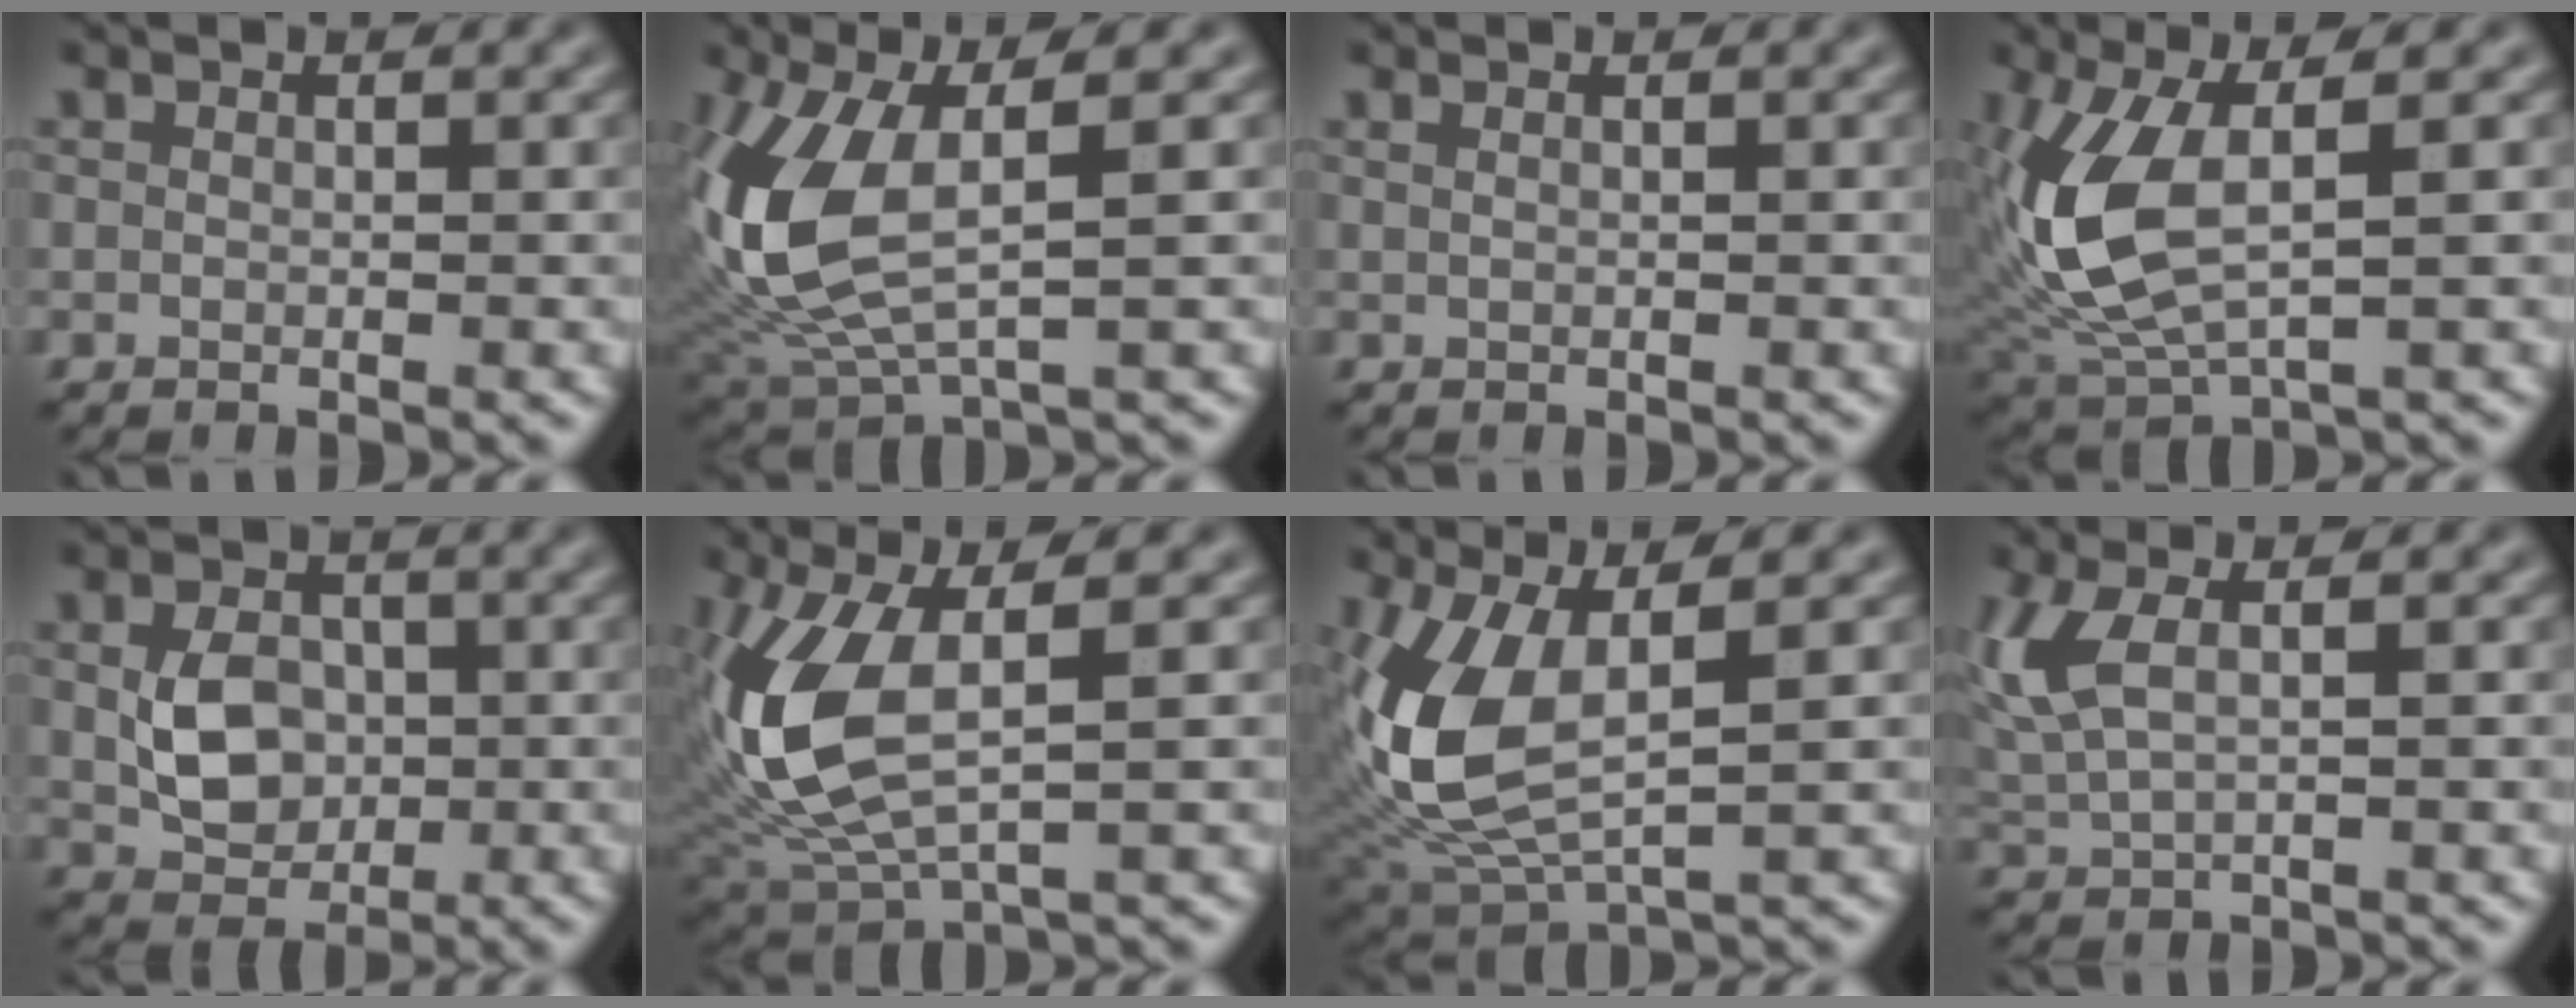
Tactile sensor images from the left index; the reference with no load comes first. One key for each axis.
{"total": 9.6, "fx": 1.1, "fy": 4.3, "fz": 8.6, "tx": -0.217, "ty": -0.007, "tz": 0.026}
{"total": 0.6, "fx": 0.4, "fy": 0.2, "fz": 0.4, "tx": -0.005, "ty": 0.000, "tz": 0.002}
{"total": 7.9, "fx": 0.8, "fy": 3.5, "fz": 7.1, "tx": -0.178, "ty": -0.002, "tz": 0.023}
{"total": 4.7, "fx": -0.2, "fy": 3.5, "fz": 3.1, "tx": -0.061, "ty": -0.001, "tz": -0.002}
{"total": 8.9, "fx": 0.9, "fy": 3.9, "fz": 7.9, "tx": -0.200, "ty": -0.003, "tz": 0.025}
{"total": 8.8, "fx": 1.0, "fy": 4.1, "fz": 7.7, "tx": -0.191, "ty": -0.005, "tz": 0.024}
{"total": 4.3, "fx": 1.3, "fy": 1.8, "fz": 3.7, "tx": -0.098, "ty": 0.004, "tz": 0.032}